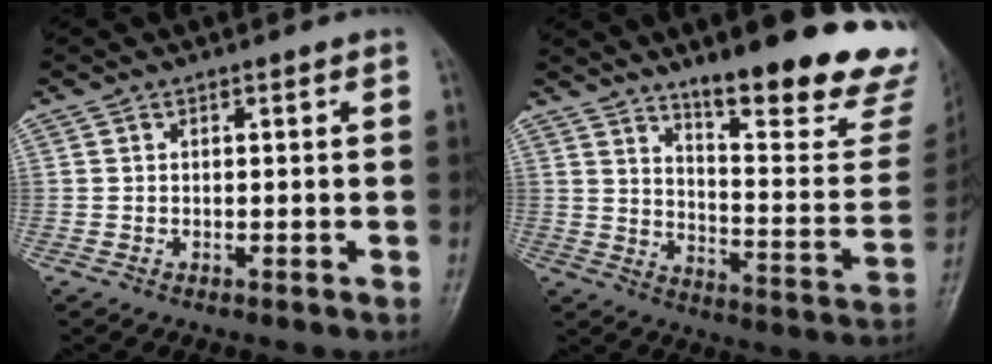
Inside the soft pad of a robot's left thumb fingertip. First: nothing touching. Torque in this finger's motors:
{"motor_torque": [1.53, 1.48, 1.41, -1.36, 0.08]}